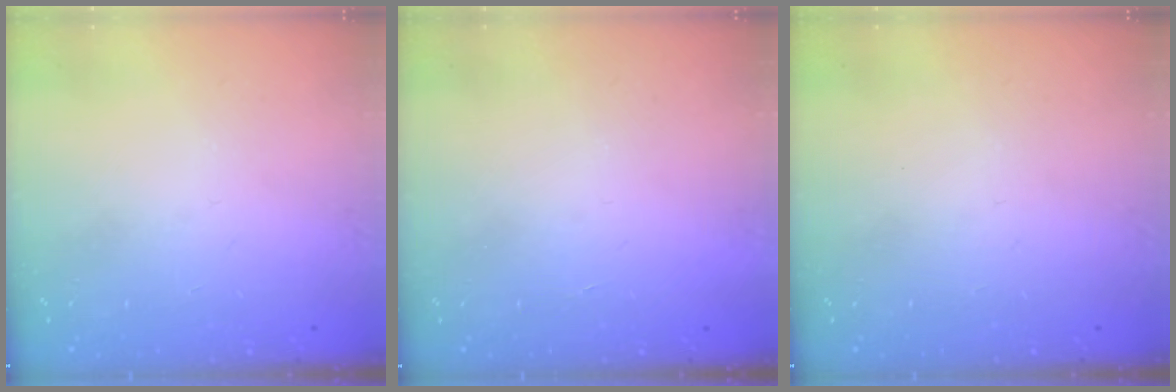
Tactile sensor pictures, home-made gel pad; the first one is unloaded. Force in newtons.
{"total": 1.6, "press": 1.5, "slide": 0.1}
{"total": 0.0}